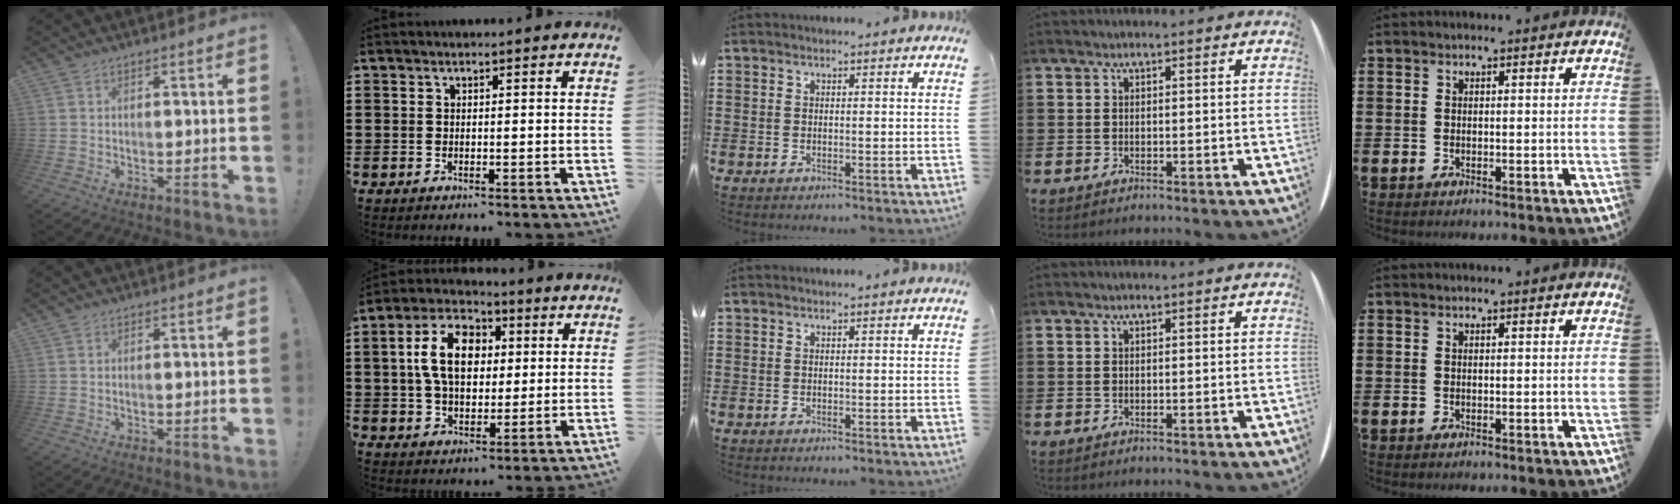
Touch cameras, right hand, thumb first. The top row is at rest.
{"index": {"total": 10.3, "force": [1.7, 6.5, 7.8], "torque": [-0.167, 0.016, 0.026]}}